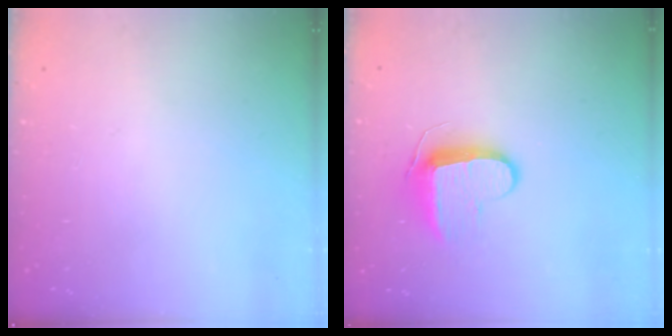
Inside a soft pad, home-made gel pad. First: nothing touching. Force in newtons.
{"total": 9.8, "press": 9.7, "slide": 0.9}